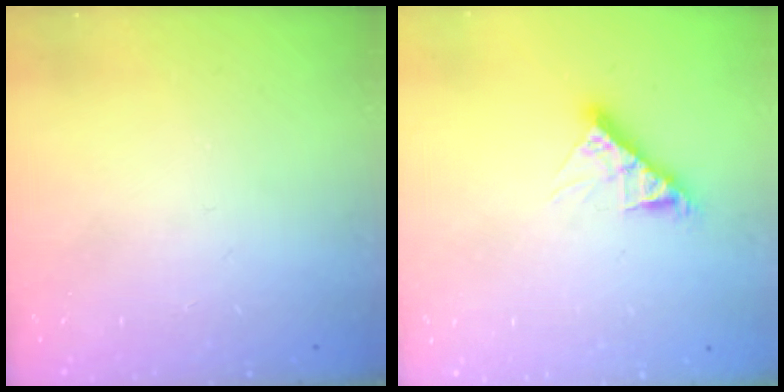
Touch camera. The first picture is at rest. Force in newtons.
{"total": 8.3, "press": 8.3, "slide": 0.5}